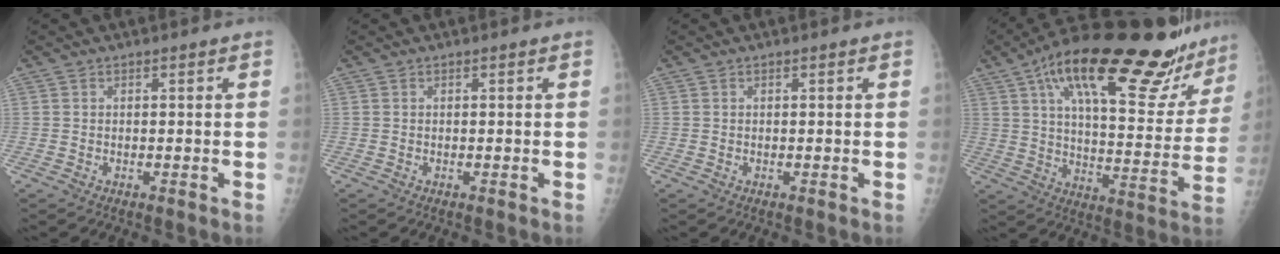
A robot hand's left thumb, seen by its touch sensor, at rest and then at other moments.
{"total": 0.0}
{"total": 0.0}
{"total": 30.5, "force": [20.6, 8.4, 20.8], "torque": [-0.281, -0.055, 0.299]}